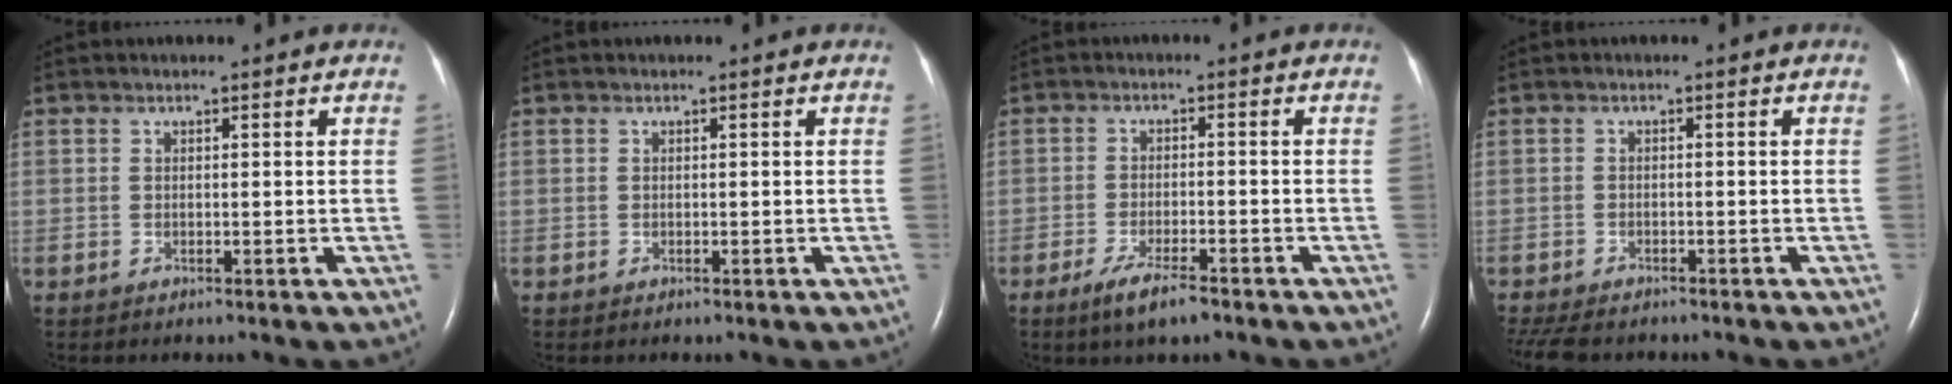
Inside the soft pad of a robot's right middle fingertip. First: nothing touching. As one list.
[{"total": 0.0}, {"total": 5.3, "force": [-3.7, 0.8, 3.7], "torque": [-0.080, -0.010, -0.062]}, {"total": 8.0, "force": [-6.8, 2.7, 3.5], "torque": [-0.064, -0.007, -0.102]}]